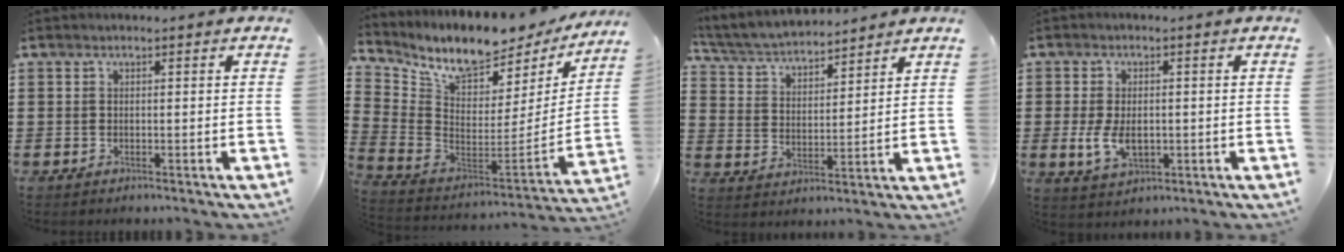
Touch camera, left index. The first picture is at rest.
{"total": 8.1, "force": [6.9, 2.2, 3.7], "torque": [-0.102, -0.062, 0.115]}
{"total": 4.9, "force": [4.8, 0.7, 1.0], "torque": [-0.043, -0.023, 0.081]}
{"total": 5.3, "force": [-0.5, 3.2, 4.2], "torque": [-0.092, 0.002, -0.011]}